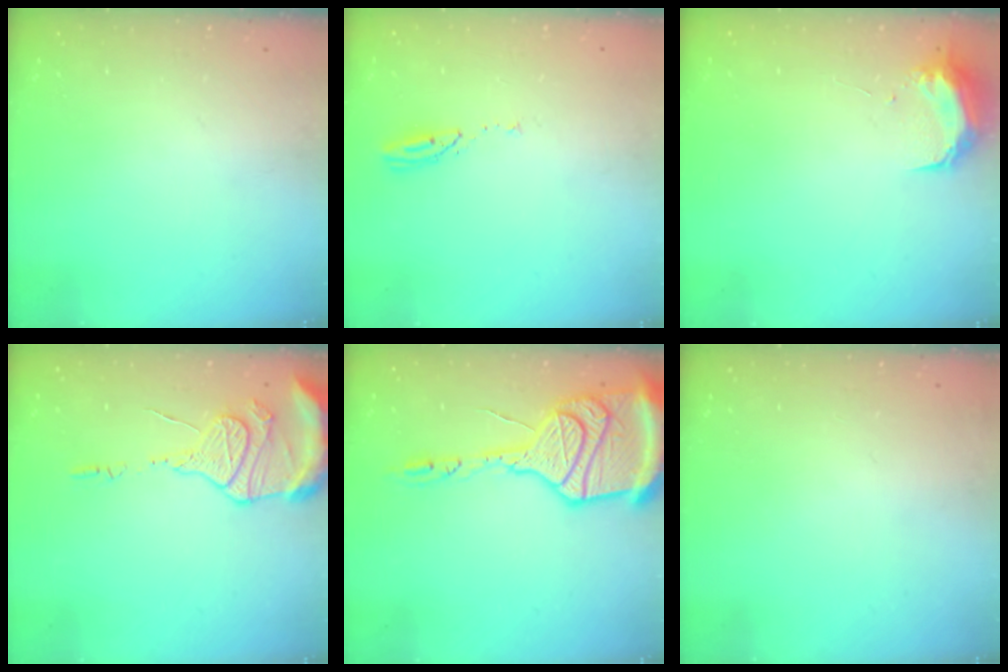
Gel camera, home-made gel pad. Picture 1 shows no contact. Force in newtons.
{"total": 3.6, "press": 3.6, "slide": 0.3}
{"total": 9.8, "press": 9.7, "slide": 0.7}
{"total": 13.5, "press": 13.4, "slide": 1.7}
{"total": 23.1, "press": 22.5, "slide": 4.9}
{"total": 2.8, "press": 2.2, "slide": 1.7}